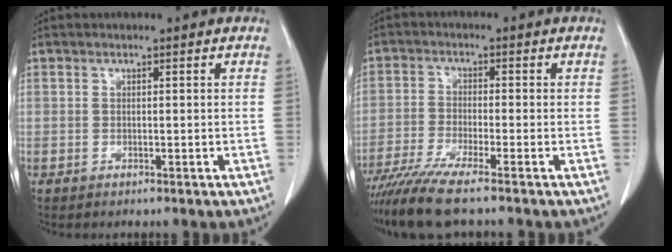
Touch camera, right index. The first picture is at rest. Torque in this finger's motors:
{"motor_torque": [1.11, -1.03, 0.51, 0.17]}